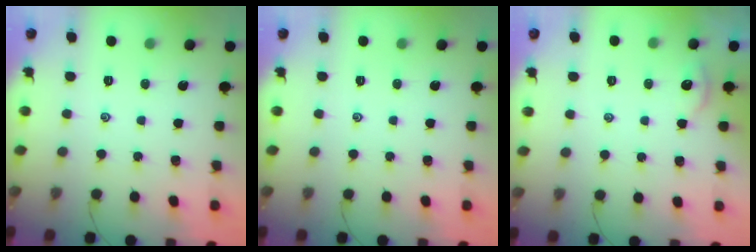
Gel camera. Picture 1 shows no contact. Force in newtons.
{"total": 0.0}
{"total": 1.2, "press": 1.2, "slide": 0.2}